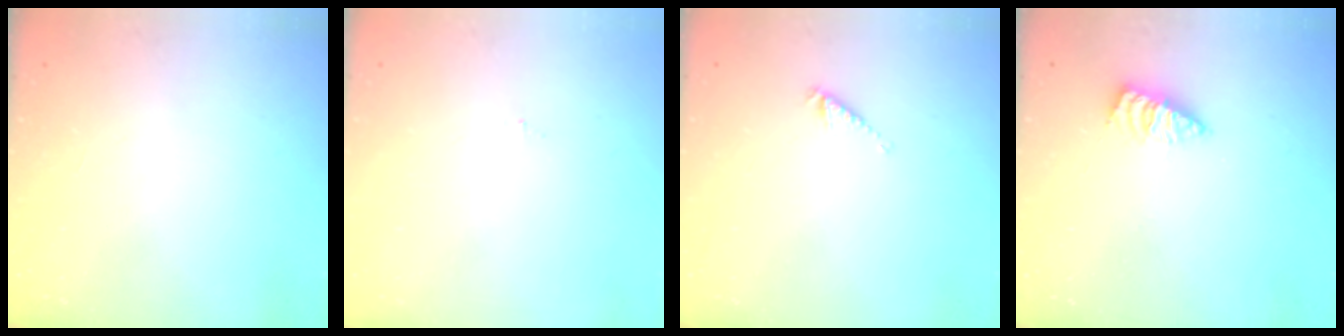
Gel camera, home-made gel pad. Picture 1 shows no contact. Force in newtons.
{"total": 0.0}
{"total": 2.8, "press": 2.8, "slide": 0.5}
{"total": 2.5, "press": 2.5, "slide": 0.3}